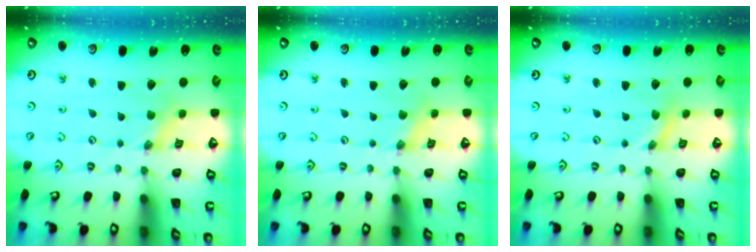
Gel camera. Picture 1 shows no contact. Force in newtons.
{"total": 1.7, "press": 1.7, "slide": 0.2}
{"total": 0.0}